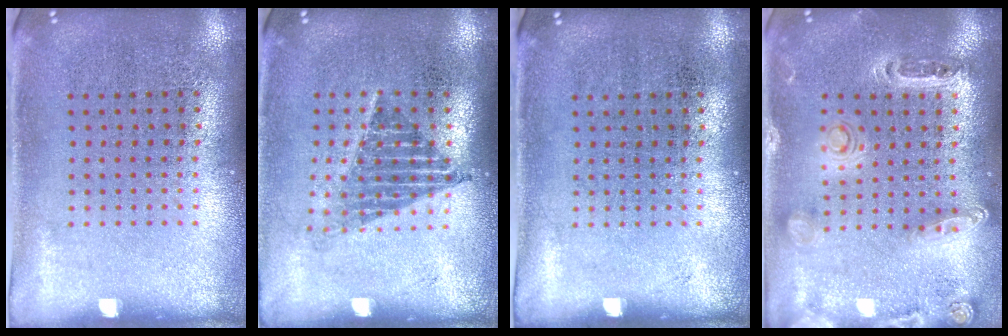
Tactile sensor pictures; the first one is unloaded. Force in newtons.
{"total": 1.2, "press": 1.0, "slide": 0.8}
{"total": 0.0}
{"total": 1.4, "press": 1.4, "slide": 0.4}